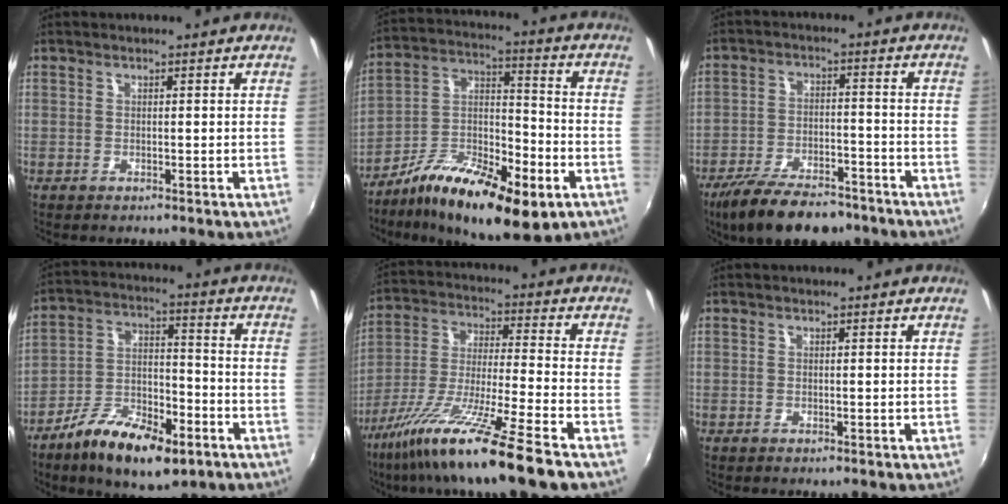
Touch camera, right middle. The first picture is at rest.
{"total": 21.7, "force": [-11.7, 8.0, 16.5], "torque": [-0.286, -0.021, -0.192]}
{"total": 15.0, "force": [-11.5, 5.7, 7.8], "torque": [-0.166, -0.021, -0.187]}
{"total": 16.4, "force": [-9.7, 6.7, 11.4], "torque": [-0.214, -0.013, -0.160]}
{"total": 18.4, "force": [-12.8, -0.2, 13.2], "torque": [-0.255, -0.044, -0.226]}
{"total": 0.0}